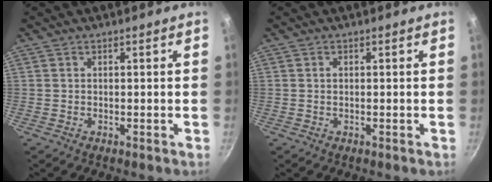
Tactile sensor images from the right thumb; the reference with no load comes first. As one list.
[{"total": 0.6, "force": [0.1, 0.4, 0.5], "torque": [-0.009, 0.003, 0.001]}]